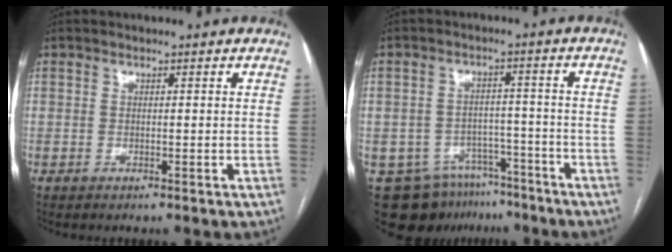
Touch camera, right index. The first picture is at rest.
{"total": 10.7, "force": [-8.1, 6.5, 2.7], "torque": [-0.039, 0.022, -0.115]}